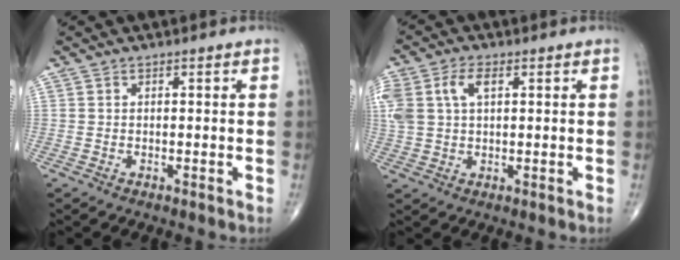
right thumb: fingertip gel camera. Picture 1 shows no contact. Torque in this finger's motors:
{"motor_torque": [0.61, 0.61, 0.84, 0.29, 0.05]}